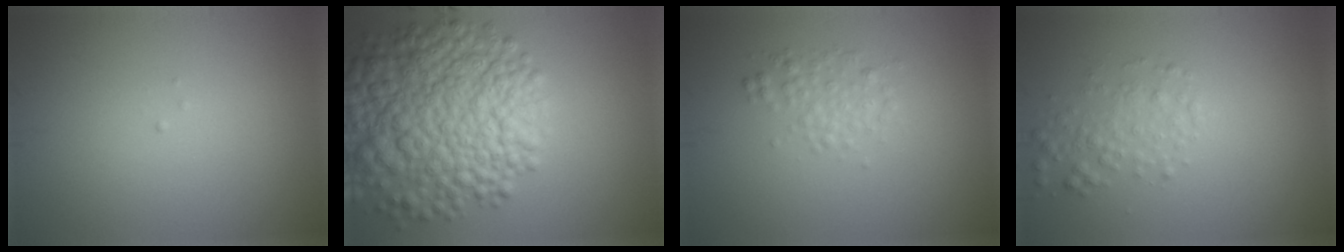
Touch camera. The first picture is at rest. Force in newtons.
{"total": 11.2, "press": 11.1, "slide": 0.4}
{"total": 2.0, "press": 2.0, "slide": 0.1}
{"total": 2.2, "press": 2.2, "slide": 0.0}